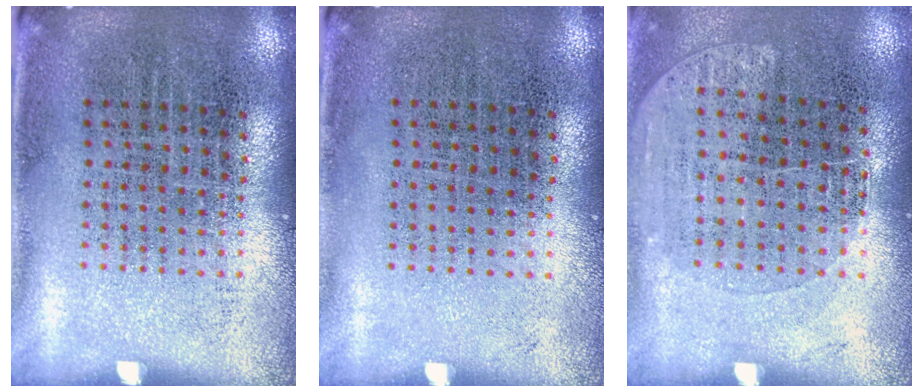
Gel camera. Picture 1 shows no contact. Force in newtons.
{"total": 0.0}
{"total": 1.1, "press": 0.9, "slide": 0.6}